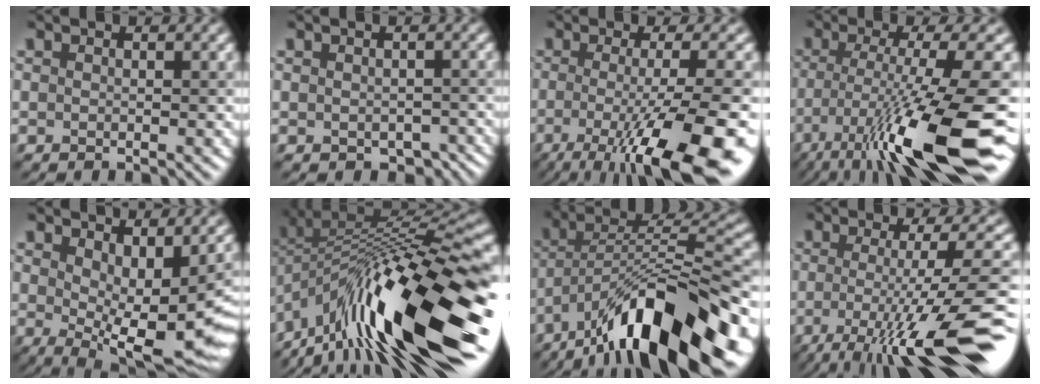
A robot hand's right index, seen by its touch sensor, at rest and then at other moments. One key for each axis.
{"total": 3.0, "fx": -1.5, "fy": 1.9, "fz": 1.7, "tx": -0.018, "ty": -0.017, "tz": -0.013}
{"total": 13.3, "fx": -4.9, "fy": 3.2, "fz": 11.9, "tx": -0.172, "ty": -0.020, "tz": -0.073}
{"total": 14.1, "fx": -6.6, "fy": 2.4, "fz": 12.2, "tx": -0.212, "ty": -0.017, "tz": -0.107}
{"total": 10.4, "fx": -0.6, "fy": 4.0, "fz": 9.5, "tx": -0.140, "ty": -0.019, "tz": 0.007}
{"total": 16.6, "fx": -6.8, "fy": 4.1, "fz": 14.6, "tx": -0.245, "ty": 0.030, "tz": -0.126}
{"total": 16.2, "fx": -10.0, "fy": 5.2, "fz": 11.6, "tx": -0.189, "ty": 0.016, "tz": -0.176}
{"total": 13.3, "fx": -5.6, "fy": 2.6, "fz": 11.7, "tx": -0.180, "ty": -0.009, "tz": -0.092}